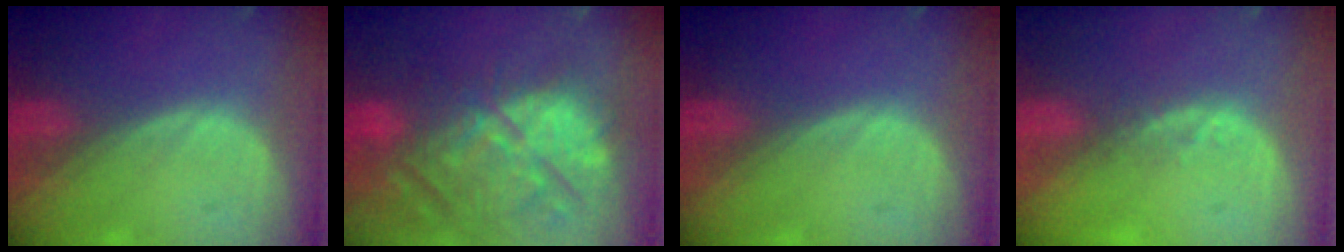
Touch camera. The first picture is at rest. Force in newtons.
{"total": 14.4, "press": 12.6, "slide": 6.9}
{"total": 0.0}
{"total": 2.1, "press": 1.8, "slide": 1.1}